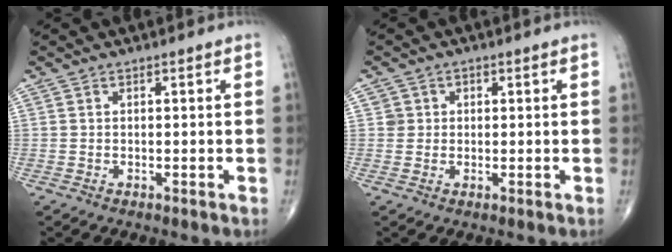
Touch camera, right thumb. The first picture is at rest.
{"total": 2.0, "force": [0.3, 2.0, 0.1], "torque": [0.015, 0.004, 0.001]}